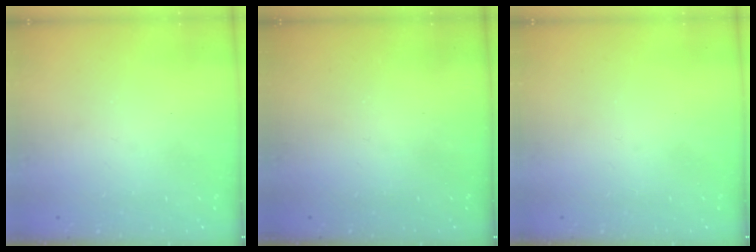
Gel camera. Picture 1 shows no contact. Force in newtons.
{"total": 0.0}
{"total": 0.0}